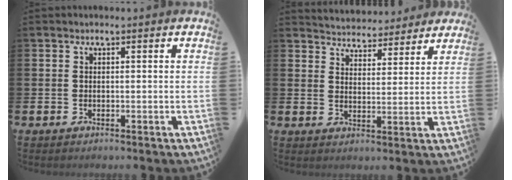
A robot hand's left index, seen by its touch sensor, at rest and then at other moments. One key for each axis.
{"total": 4.5, "fx": 4.4, "fy": 1.1, "fz": -0.4, "tx": -0.009, "ty": -0.037, "tz": 0.075}